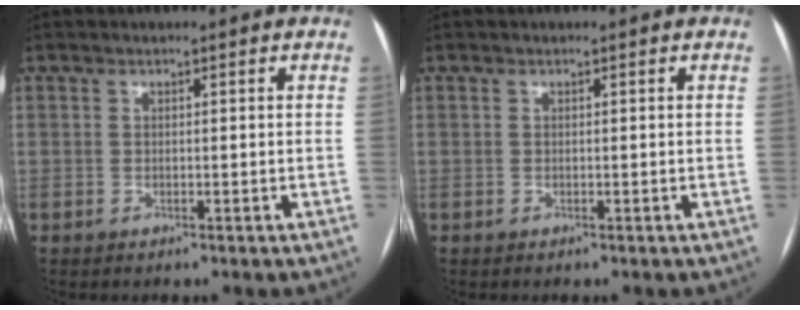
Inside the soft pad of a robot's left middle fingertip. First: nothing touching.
{"total": 0.0}